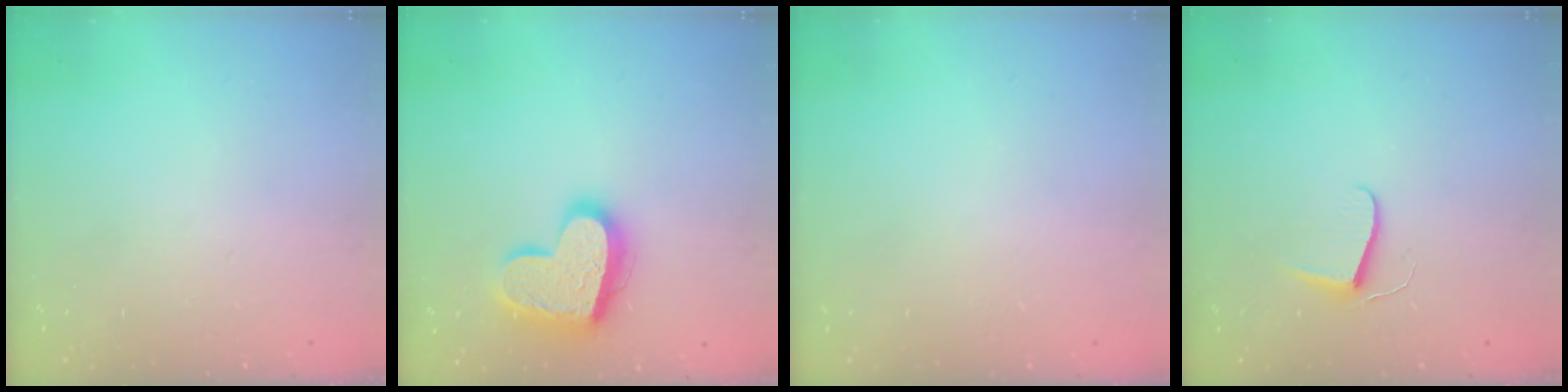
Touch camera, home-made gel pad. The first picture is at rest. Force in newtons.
{"total": 18.2, "press": 18.2, "slide": 1.6}
{"total": 0.6, "press": 0.5, "slide": 0.2}
{"total": 6.2, "press": 6.1, "slide": 0.6}